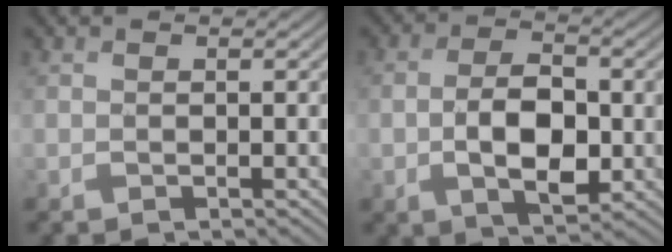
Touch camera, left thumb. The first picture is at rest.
{"total": 8.0, "force": [-1.2, 4.4, 6.6], "torque": [-0.127, -0.008, -0.019]}